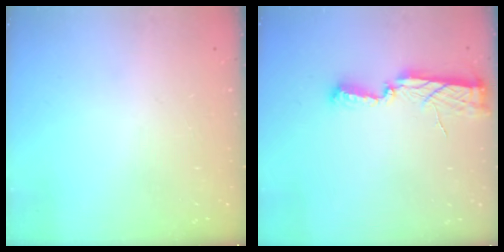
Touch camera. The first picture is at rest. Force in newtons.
{"total": 9.3, "press": 8.1, "slide": 4.6}